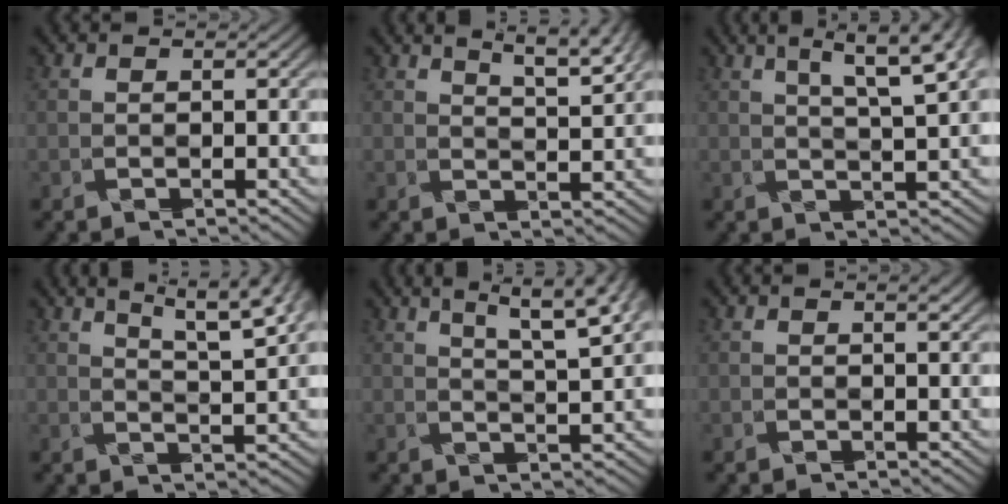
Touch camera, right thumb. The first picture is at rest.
{"total": 4.6, "force": [3.6, -0.3, 2.8], "torque": [-0.059, 0.008, 0.063]}
{"total": 6.3, "force": [3.7, 0.1, 5.1], "torque": [-0.088, 0.014, 0.059]}
{"total": 7.5, "force": [5.5, 0.5, 5.1], "torque": [-0.082, 0.016, 0.074]}
{"total": 7.0, "force": [4.7, 0.3, 5.2], "torque": [-0.085, 0.019, 0.066]}
{"total": 1.0, "force": [0.4, 0.2, 0.9], "torque": [-0.025, -0.002, 0.009]}